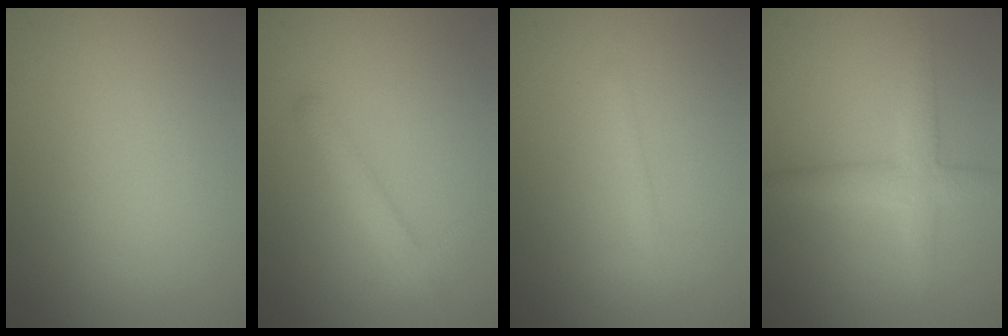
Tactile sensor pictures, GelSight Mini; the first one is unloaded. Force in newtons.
{"total": 2.2, "press": 2.2, "slide": 0.1}
{"total": 1.0, "press": 1.0, "slide": 0.0}
{"total": 3.1, "press": 3.1, "slide": 0.1}